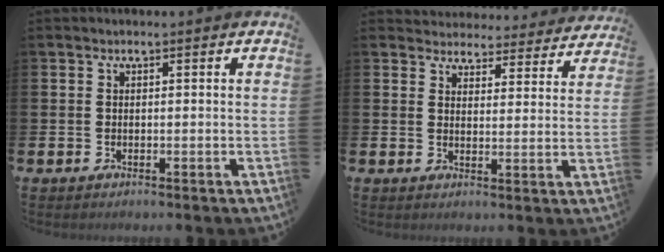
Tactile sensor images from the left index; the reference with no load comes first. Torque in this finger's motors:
{"motor_torque": [1.13, -1.01, 0.07, 0.00]}